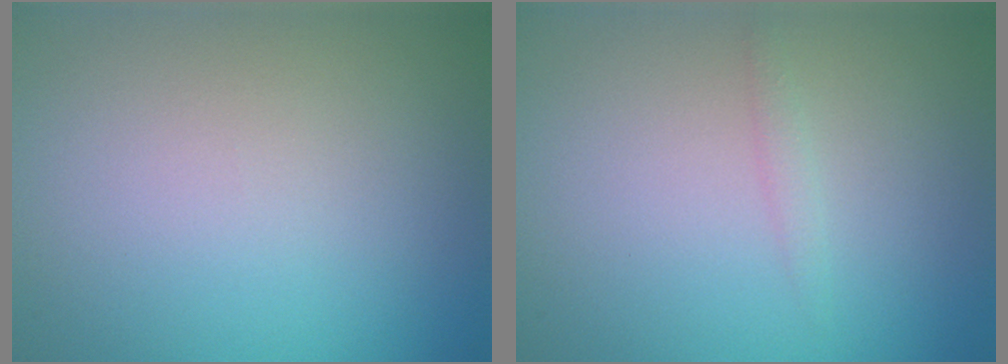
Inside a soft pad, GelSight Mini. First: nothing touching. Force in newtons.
{"total": 0.7, "press": 0.7, "slide": 0.1}